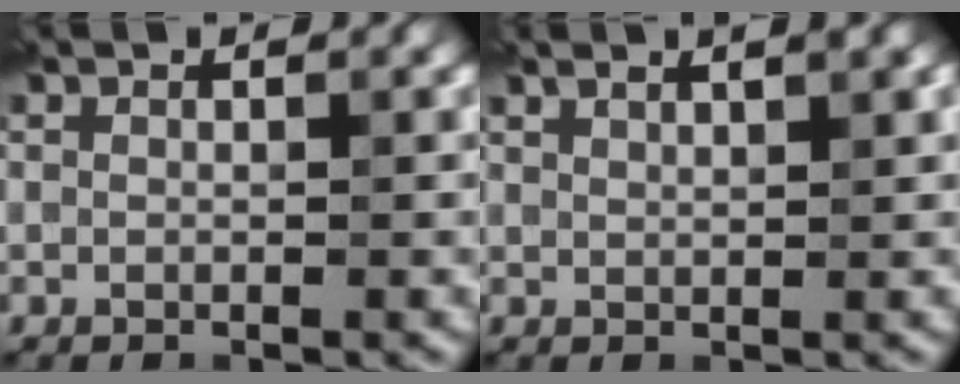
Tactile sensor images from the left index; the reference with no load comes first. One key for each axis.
{"total": 2.2, "fx": 1.5, "fy": 0.6, "fz": 1.5, "tx": -0.010, "ty": 0.002, "tz": 0.016}